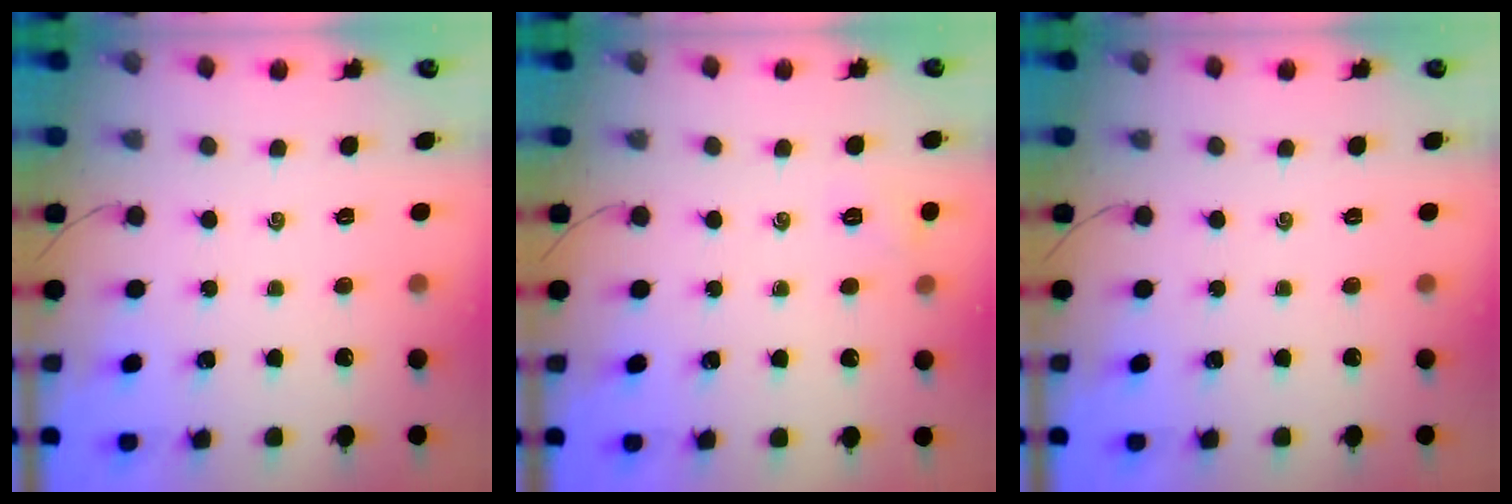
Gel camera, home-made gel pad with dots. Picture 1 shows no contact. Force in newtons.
{"total": 5.6, "press": 5.4, "slide": 1.6}
{"total": 0.0}